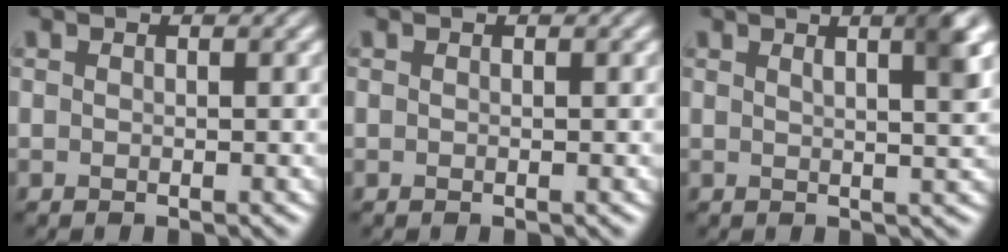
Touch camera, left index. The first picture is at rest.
{"total": 0.0}
{"total": 4.4, "force": [2.1, 1.2, 3.7], "torque": [-0.032, 0.011, 0.022]}